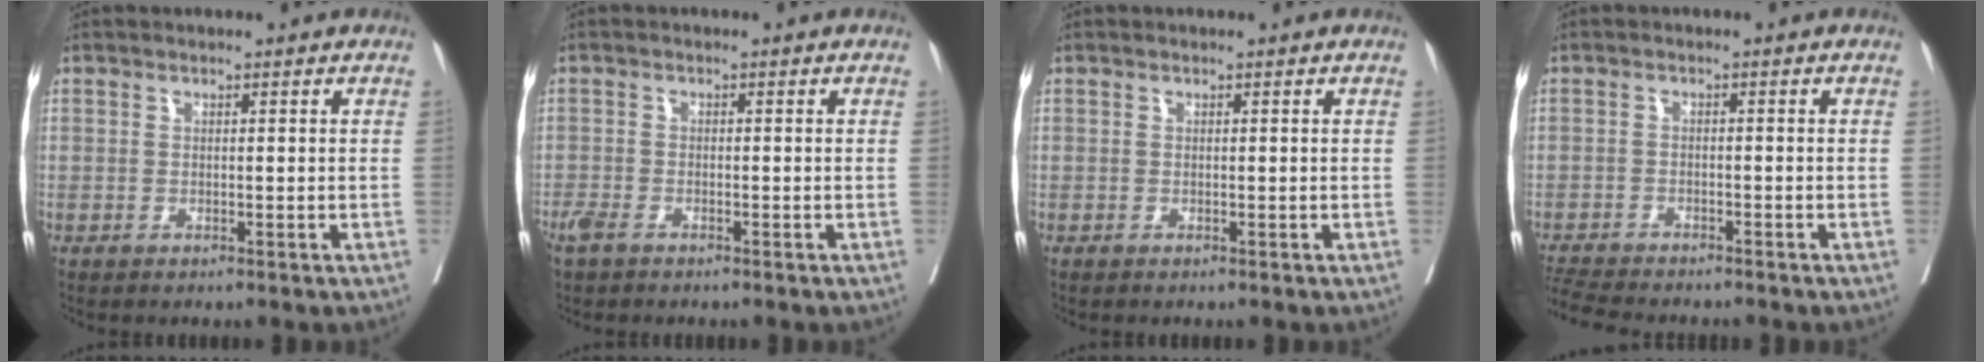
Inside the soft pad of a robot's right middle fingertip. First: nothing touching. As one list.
[{"total": 2.5, "force": [-1.9, 1.0, 1.4], "torque": [-0.032, -0.004, -0.036]}, {"total": 0.0}, {"total": 7.6, "force": [-7.1, 0.8, 2.7], "torque": [-0.048, -0.015, -0.117]}]